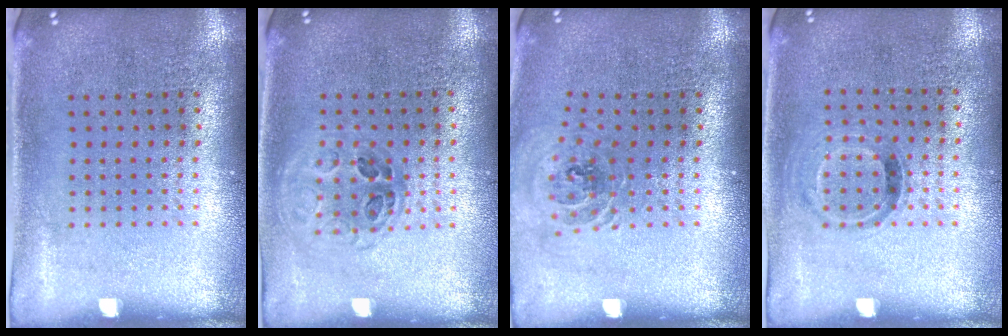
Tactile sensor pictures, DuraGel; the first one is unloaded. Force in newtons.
{"total": 1.1, "press": 1.0, "slide": 0.6}
{"total": 0.9, "press": 0.9, "slide": 0.1}
{"total": 0.9, "press": 0.7, "slide": 0.6}